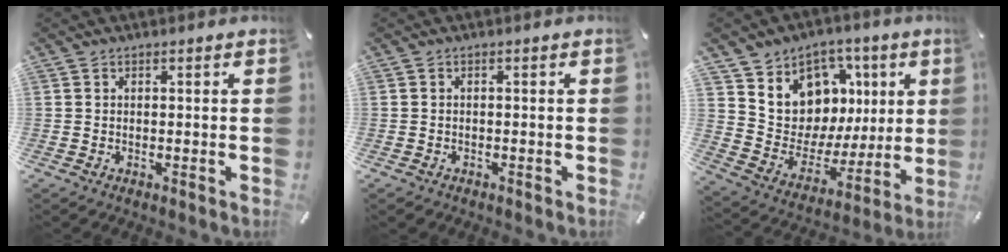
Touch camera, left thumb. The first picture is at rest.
{"total": 0.8, "force": [-0.6, 0.5, 0.2], "torque": [-0.004, 0.001, -0.013]}
{"total": 10.9, "force": [3.7, 10.1, 1.6], "torque": [-0.023, -0.052, 0.079]}